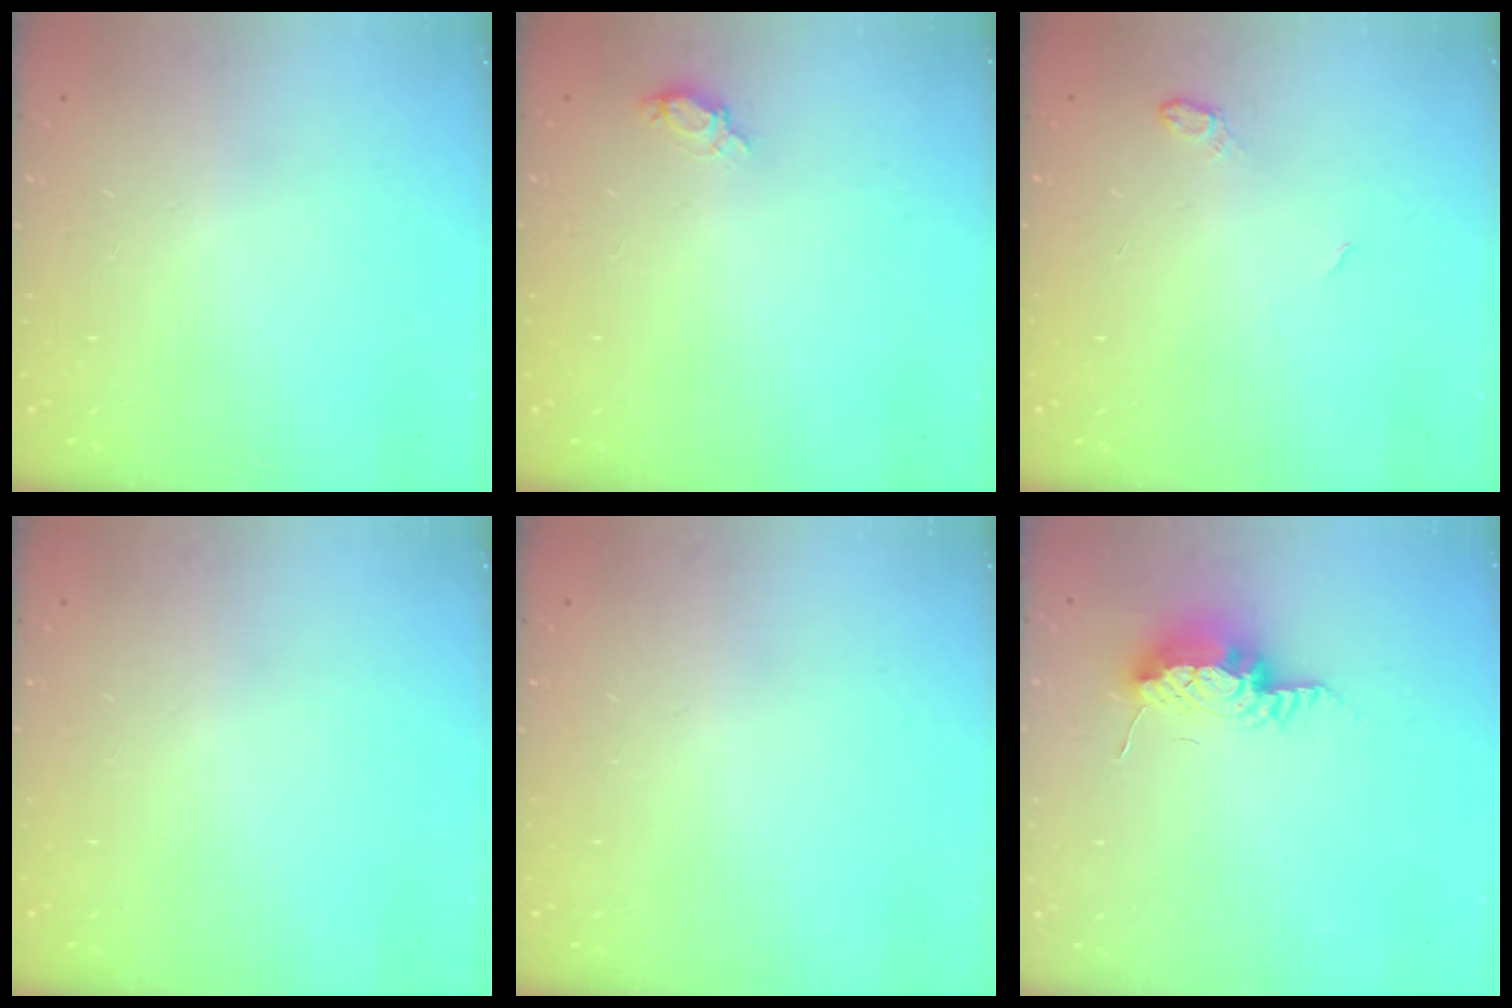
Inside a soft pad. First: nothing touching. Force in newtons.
{"total": 6.2, "press": 5.9, "slide": 1.9}
{"total": 3.9, "press": 3.9, "slide": 0.6}
{"total": 0.0}
{"total": 0.0}
{"total": 14.2, "press": 10.6, "slide": 9.4}